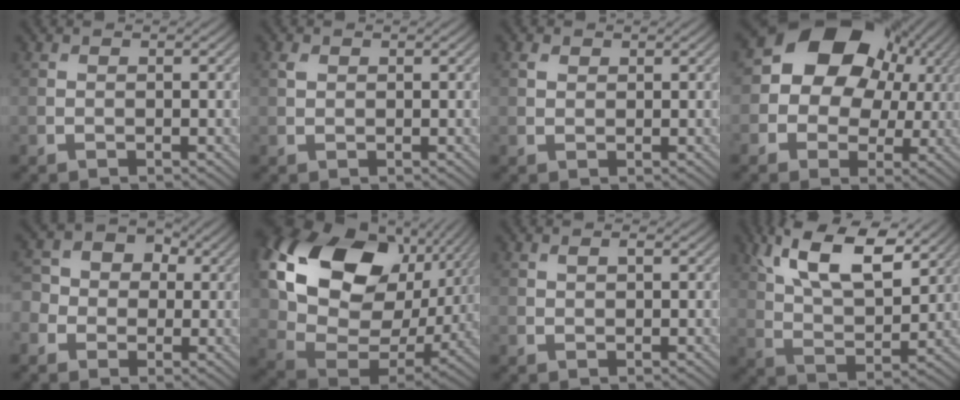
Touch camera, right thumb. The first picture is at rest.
{"total": 0.9, "force": [0.5, 0.5, 0.5], "torque": [-0.014, 0.004, 0.010]}
{"total": 1.1, "force": [0.7, 0.6, 0.5], "torque": [-0.013, 0.004, 0.014]}
{"total": 13.2, "force": [3.5, 10.4, 7.4], "torque": [-0.141, 0.019, 0.045]}
{"total": 6.1, "force": [-0.4, 5.5, 2.5], "torque": [-0.062, 0.010, -0.026]}
{"total": 21.8, "force": [8.7, 14.7, 13.6], "torque": [-0.307, 0.023, 0.178]}
{"total": 1.1, "force": [0.5, 0.6, 0.8], "torque": [-0.015, 0.002, 0.009]}
{"total": 12.8, "force": [7.0, 5.4, 9.3], "torque": [-0.183, 0.002, 0.121]}